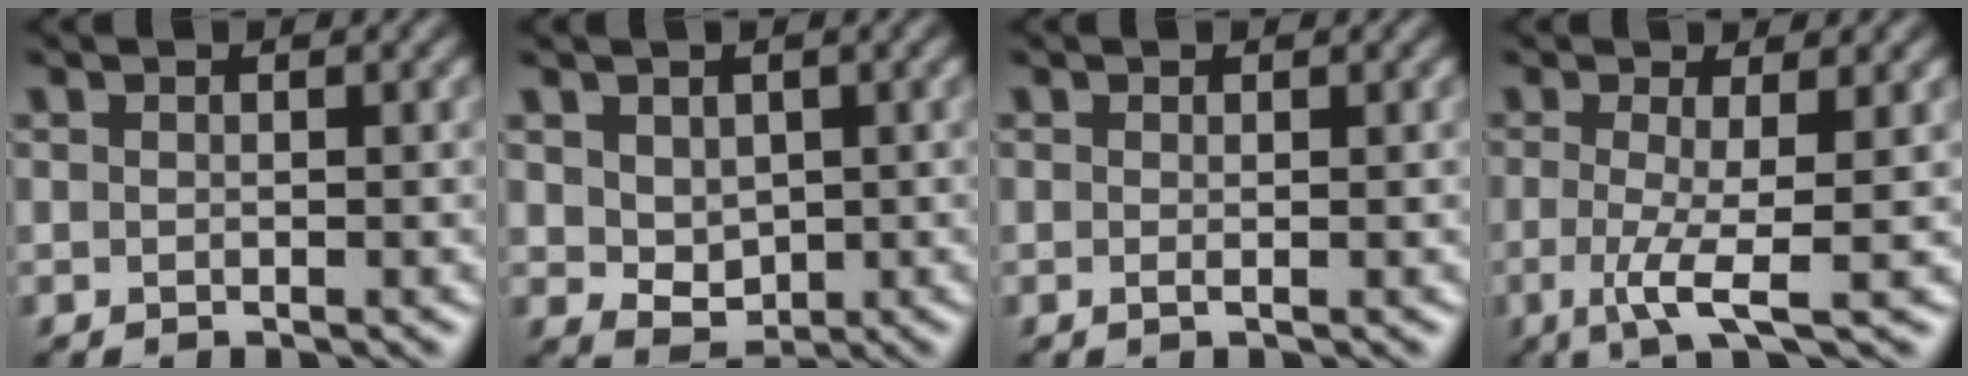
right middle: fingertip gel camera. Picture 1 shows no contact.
{"total": 2.5, "force": [0.5, 1.9, 1.5], "torque": [-0.030, -0.006, 0.014]}
{"total": 0.5, "force": [-0.1, 0.1, 0.5], "torque": [-0.010, -0.003, -0.002]}
{"total": 4.2, "force": [-0.6, 0.8, 4.1], "torque": [-0.078, -0.012, -0.014]}